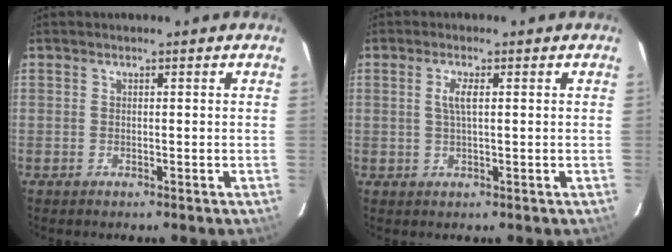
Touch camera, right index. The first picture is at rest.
{"total": 2.6, "force": [0.6, 0.5, 2.5], "torque": [-0.050, 0.002, 0.012]}